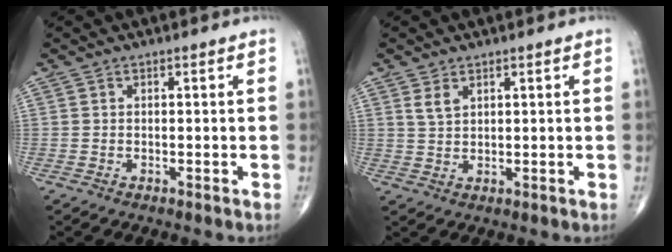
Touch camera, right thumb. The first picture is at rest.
{"total": 2.4, "force": [1.4, 1.2, 1.5], "torque": [-0.028, -0.004, 0.035]}